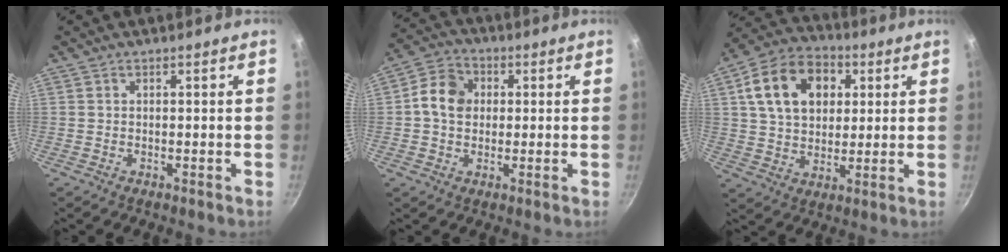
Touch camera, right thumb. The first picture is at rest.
{"total": 8.0, "force": [0.7, 6.6, 4.5], "torque": [-0.059, 0.014, -0.006]}
{"total": 16.0, "force": [4.6, 11.5, 10.2], "torque": [-0.148, 0.012, 0.068]}